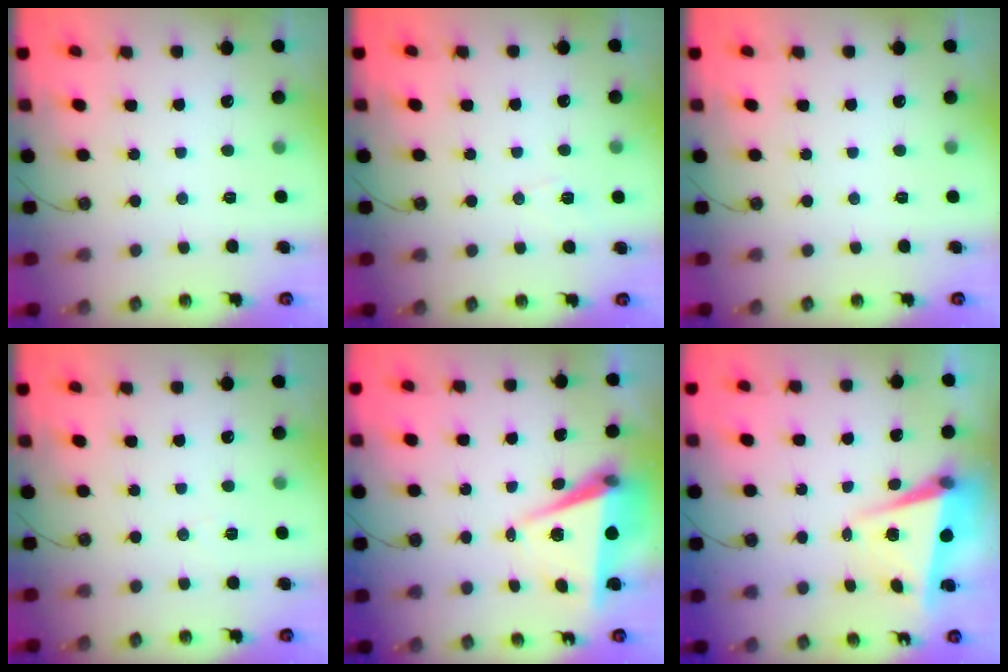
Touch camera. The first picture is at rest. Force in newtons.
{"total": 5.0, "press": 4.9, "slide": 0.5}
{"total": 0.0}
{"total": 4.8, "press": 4.4, "slide": 1.9}
{"total": 7.2, "press": 5.7, "slide": 4.4}
{"total": 5.4, "press": 5.2, "slide": 1.3}